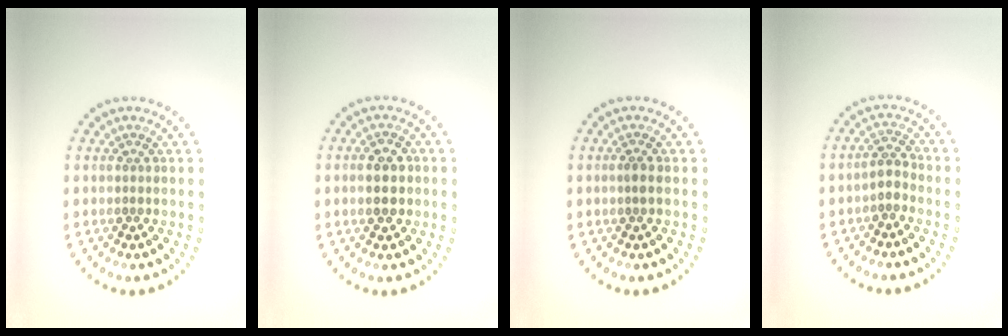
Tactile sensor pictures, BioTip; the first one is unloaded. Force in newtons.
{"total": 2.6, "press": 2.6, "slide": 0.1}
{"total": 1.0, "press": 0.8, "slide": 0.5}
{"total": 1.8, "press": 1.6, "slide": 0.7}